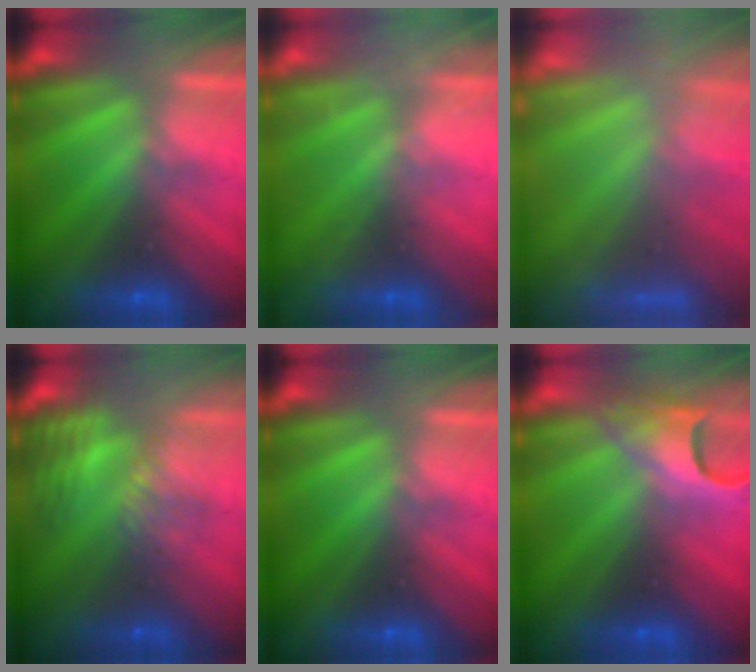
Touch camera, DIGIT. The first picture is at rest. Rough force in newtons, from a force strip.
{"total": 2.3}
{"total": 7.0}
{"total": 7.3}
{"total": 0.0}
{"total": 5.0}